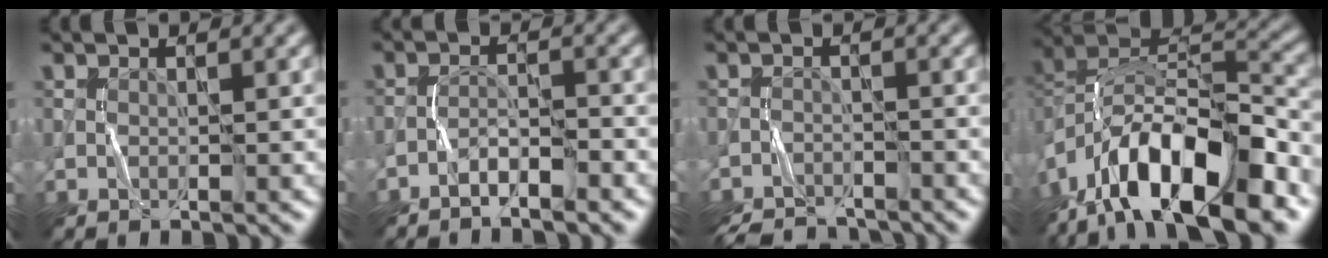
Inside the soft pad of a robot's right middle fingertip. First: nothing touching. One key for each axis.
{"total": 2.4, "fx": -2.0, "fy": 0.4, "fz": 1.3, "tx": -0.025, "ty": 0.007, "tz": -0.041}
{"total": 5.2, "fx": -5.0, "fy": 1.3, "fz": 0.8, "tx": -0.011, "ty": -0.011, "tz": -0.084}
{"total": 14.0, "fx": -8.4, "fy": 5.4, "fz": 9.8, "tx": -0.175, "ty": 0.012, "tz": -0.152}